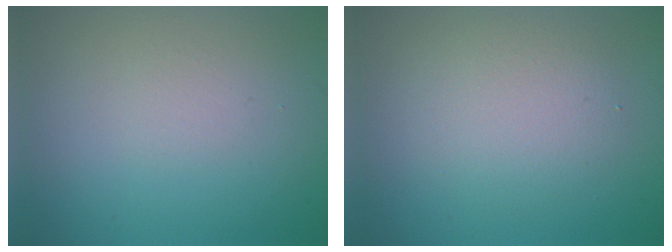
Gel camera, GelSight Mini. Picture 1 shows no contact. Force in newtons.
{"total": 3.4, "press": 3.4, "slide": 0.2}